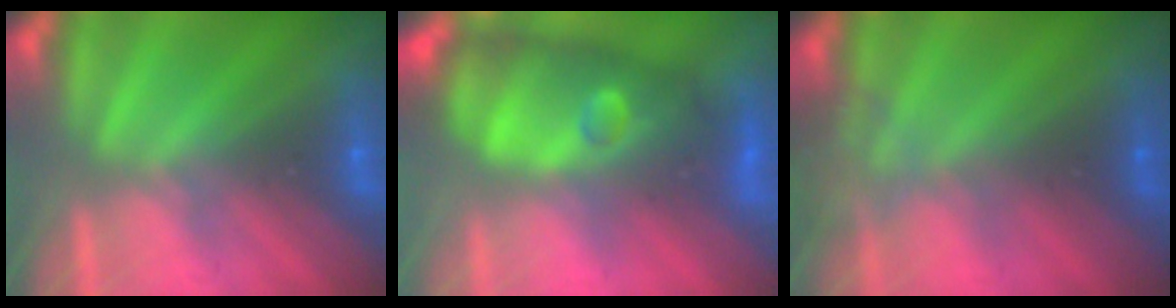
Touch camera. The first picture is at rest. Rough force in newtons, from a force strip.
{"total": 11.8}
{"total": 2.2}